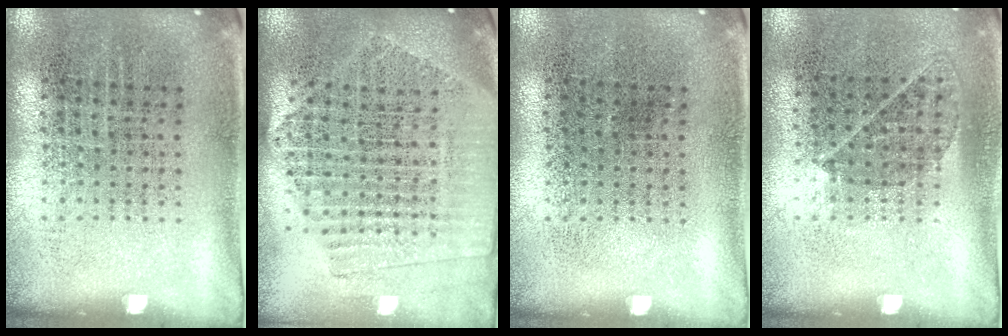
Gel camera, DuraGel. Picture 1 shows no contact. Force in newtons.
{"total": 2.1, "press": 1.9, "slide": 0.9}
{"total": 0.0}
{"total": 0.8, "press": 0.6, "slide": 0.4}